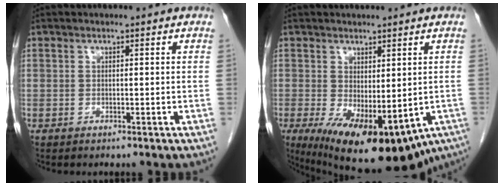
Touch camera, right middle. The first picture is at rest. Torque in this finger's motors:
{"motor_torque": [0.23, -0.29, 1.05, 0.21]}